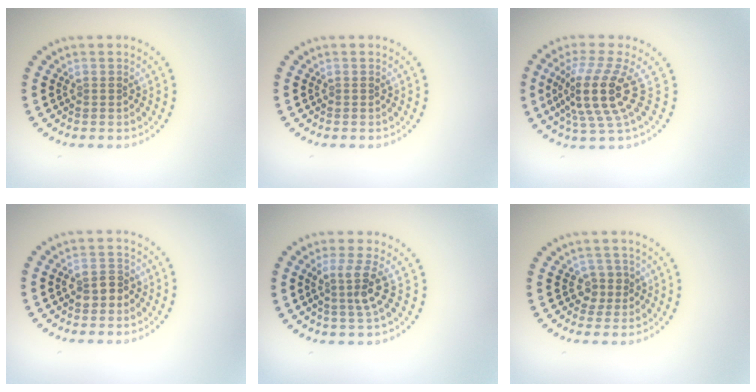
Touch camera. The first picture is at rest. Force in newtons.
{"total": 0.0}
{"total": 5.2, "press": 3.8, "slide": 3.5}
{"total": 2.1, "press": 2.0, "slide": 0.4}
{"total": 2.7, "press": 2.0, "slide": 1.9}
{"total": 1.6, "press": 1.3, "slide": 0.9}